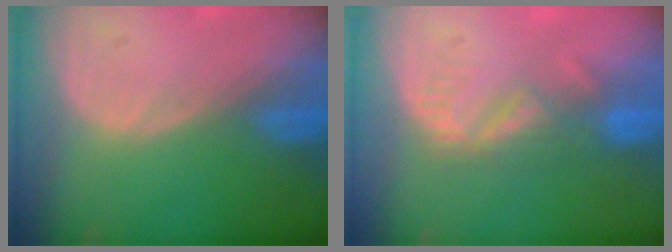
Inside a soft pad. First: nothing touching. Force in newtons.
{"total": 4.3, "press": 4.0, "slide": 1.7}